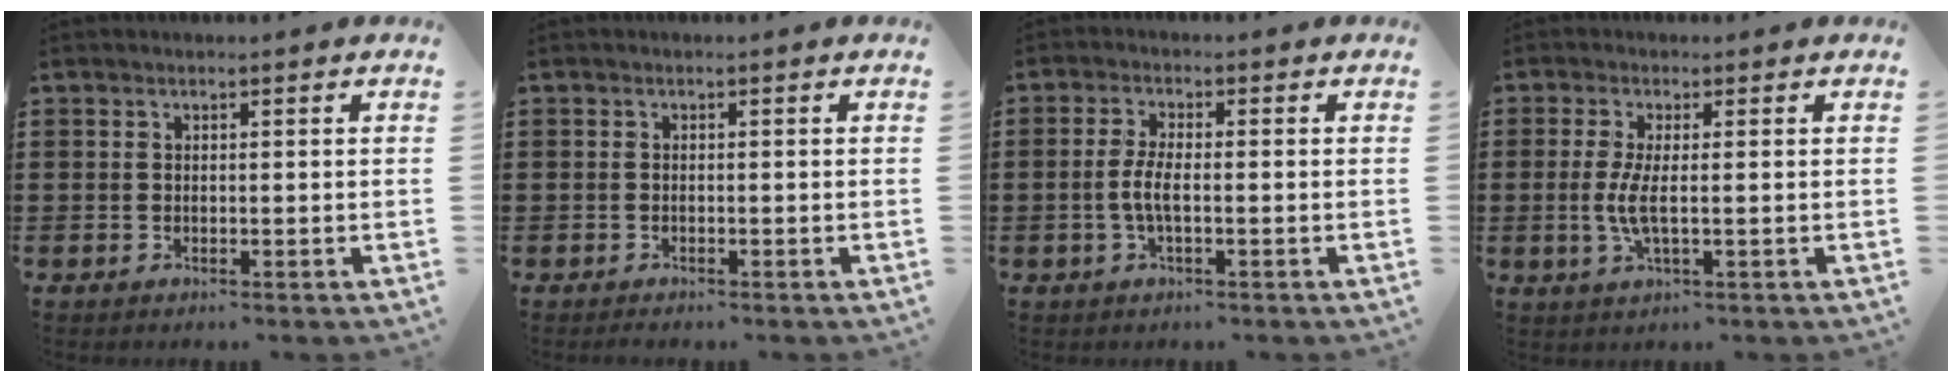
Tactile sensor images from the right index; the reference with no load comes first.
{"total": 0.5, "force": [-0.4, 0.1, 0.3], "torque": [-0.009, -0.004, -0.007]}
{"total": 3.8, "force": [-0.9, 1.0, 3.6], "torque": [-0.091, -0.005, -0.028]}
{"total": 4.6, "force": [-0.2, 0.9, 4.5], "torque": [-0.103, -0.010, -0.011]}